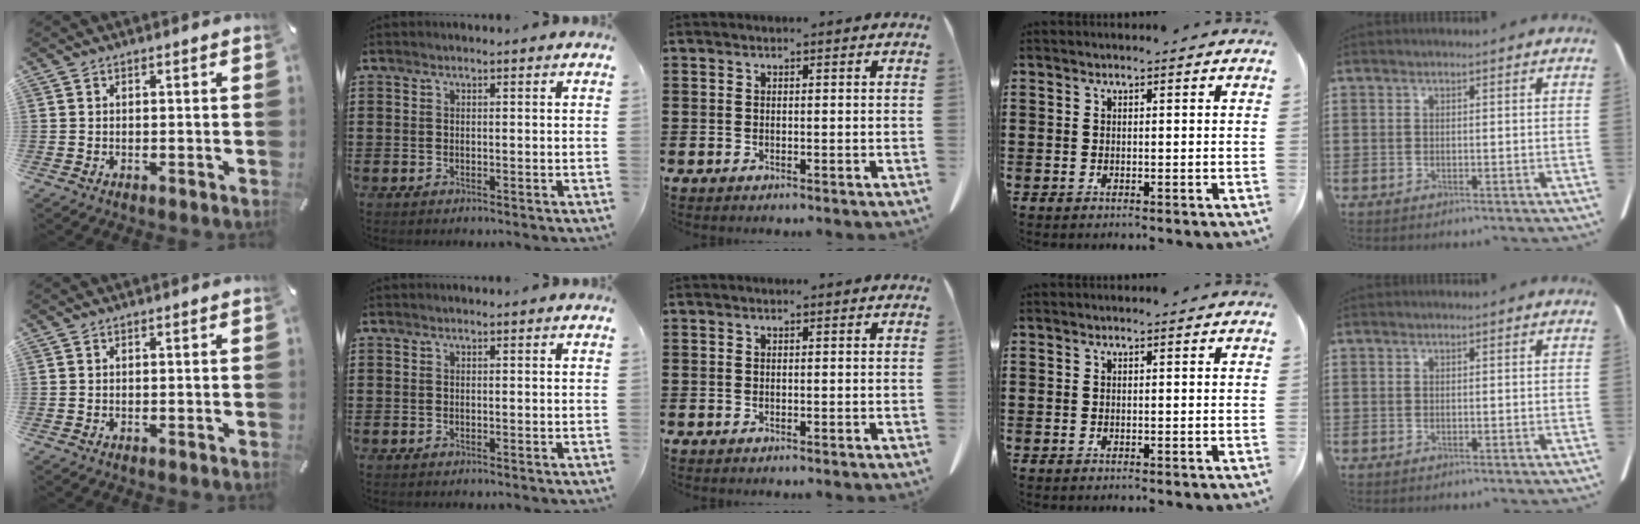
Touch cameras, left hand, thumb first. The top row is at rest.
{}